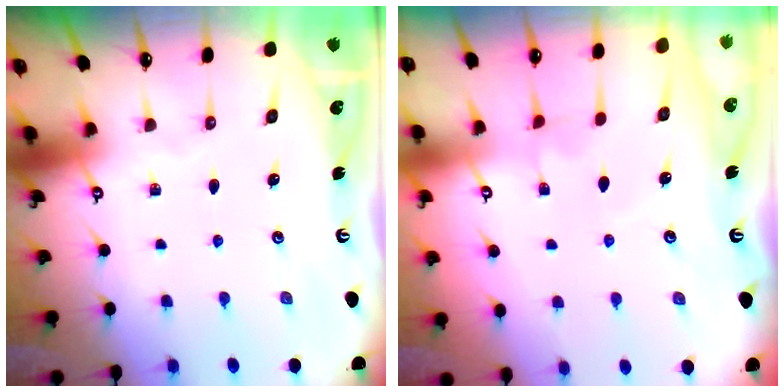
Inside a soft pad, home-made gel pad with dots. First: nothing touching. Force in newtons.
{"total": 2.5, "press": 2.4, "slide": 0.5}